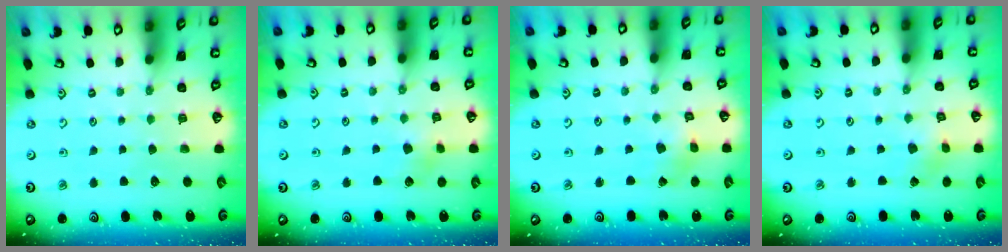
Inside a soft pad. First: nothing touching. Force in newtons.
{"total": 6.1, "press": 6.1, "slide": 0.3}
{"total": 1.4, "press": 1.4, "slide": 0.1}
{"total": 1.9, "press": 1.9, "slide": 0.1}